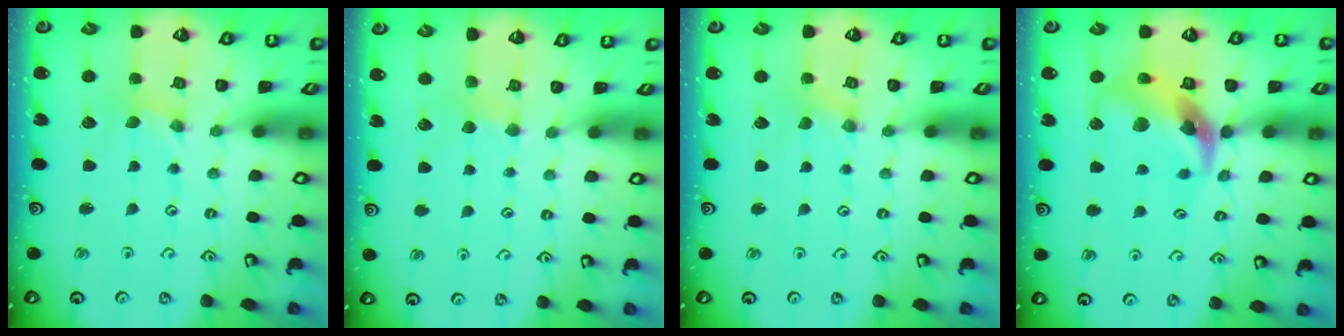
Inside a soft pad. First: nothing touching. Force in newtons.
{"total": 1.9, "press": 1.8, "slide": 0.4}
{"total": 0.0}
{"total": 12.9, "press": 12.7, "slide": 1.7}